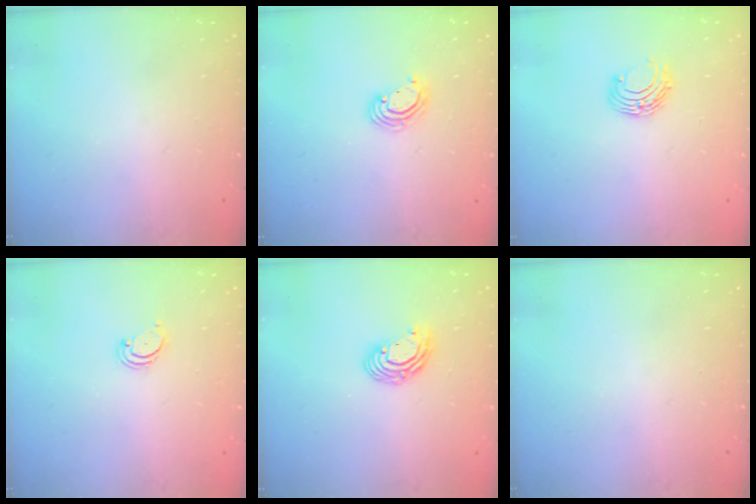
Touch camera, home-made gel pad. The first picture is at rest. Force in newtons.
{"total": 3.6, "press": 3.6, "slide": 0.2}
{"total": 6.7, "press": 6.6, "slide": 0.8}
{"total": 2.6, "press": 2.5, "slide": 0.5}
{"total": 7.6, "press": 7.6, "slide": 0.9}
{"total": 0.0}